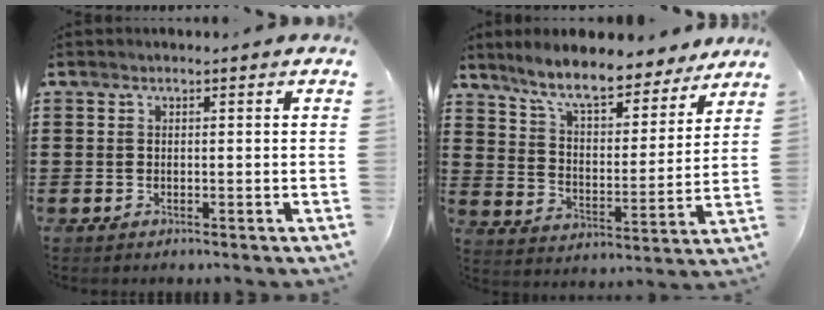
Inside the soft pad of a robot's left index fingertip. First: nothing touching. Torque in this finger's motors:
{"motor_torque": [1.69, -0.45, 0.81, 0.21]}